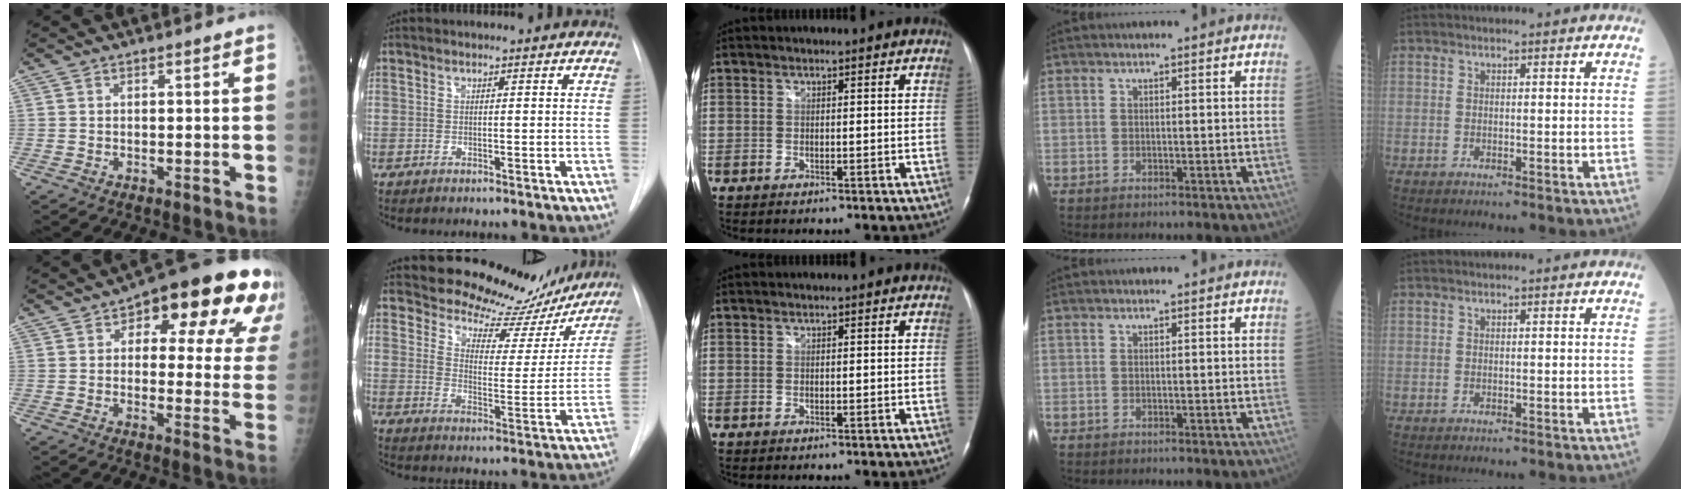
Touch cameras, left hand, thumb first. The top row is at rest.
{"thumb": {"total": 20.1, "force": [9.3, 9.3, 15.3], "torque": [-0.150, 0.001, 0.113]}, "index": {"total": 16.3, "force": [14.6, 6.4, 3.6], "torque": [-0.023, -0.031, 0.168]}}